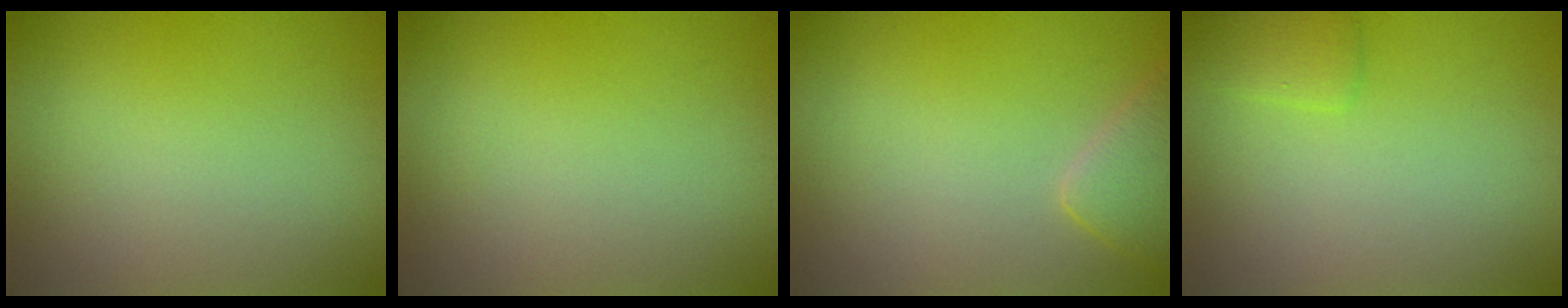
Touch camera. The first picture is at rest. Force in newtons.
{"total": 0.0}
{"total": 2.9, "press": 2.9, "slide": 0.2}
{"total": 1.6, "press": 1.6, "slide": 0.1}